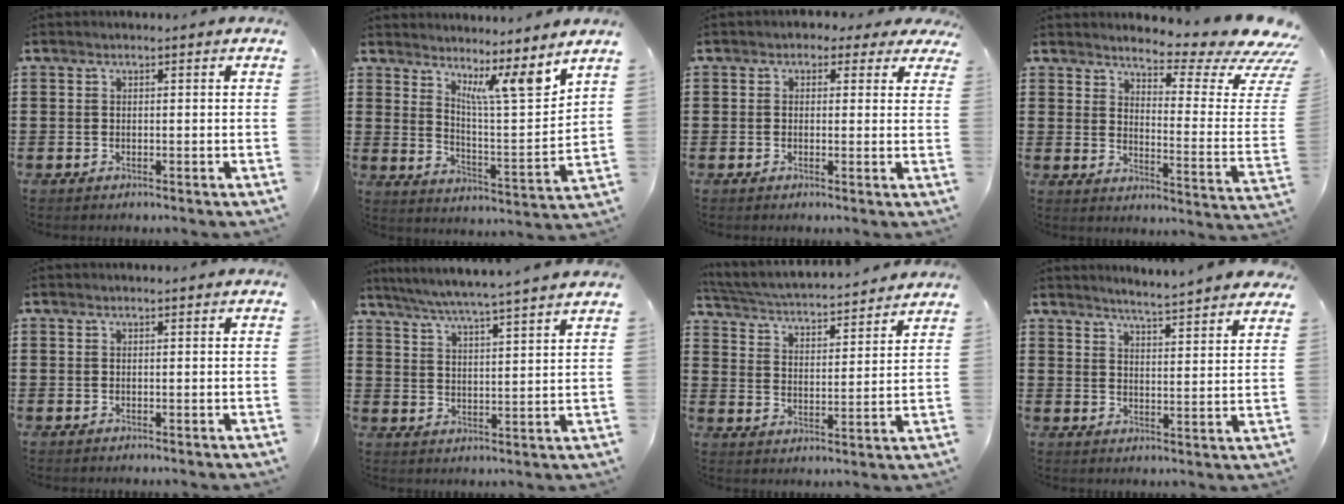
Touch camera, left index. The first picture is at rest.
{"total": 8.5, "force": [6.2, 0.6, 5.7], "torque": [-0.105, -0.036, 0.102]}
{"total": 1.8, "force": [0.7, 1.5, 0.7], "torque": [-0.014, 0.006, 0.008]}
{"total": 6.1, "force": [5.0, 0.6, 3.5], "torque": [-0.057, -0.051, 0.076]}
{"total": 0.0}
{"total": 5.0, "force": [4.5, -1.0, 1.7], "torque": [-0.052, -0.033, 0.074]}
{"total": 3.8, "force": [3.8, 0.0, 0.7], "torque": [-0.037, -0.032, 0.057]}
{"total": 4.1, "force": [4.0, -0.9, 0.6], "torque": [-0.030, -0.028, 0.066]}